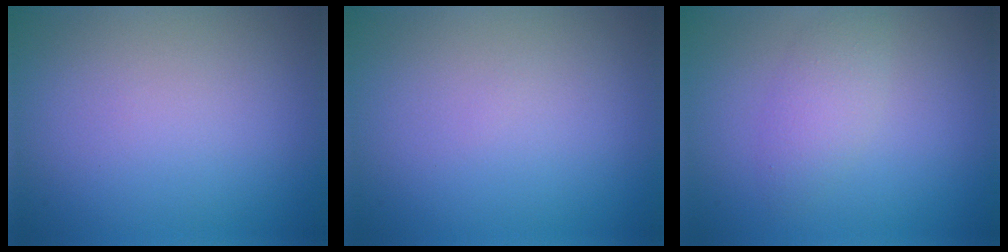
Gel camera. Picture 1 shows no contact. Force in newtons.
{"total": 0.0}
{"total": 2.4, "press": 2.4, "slide": 0.1}